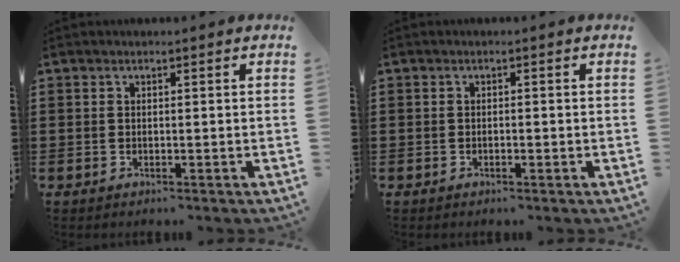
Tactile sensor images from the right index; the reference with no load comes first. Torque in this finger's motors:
{"motor_torque": [-0.12, 0.35, 0.02, -0.01]}